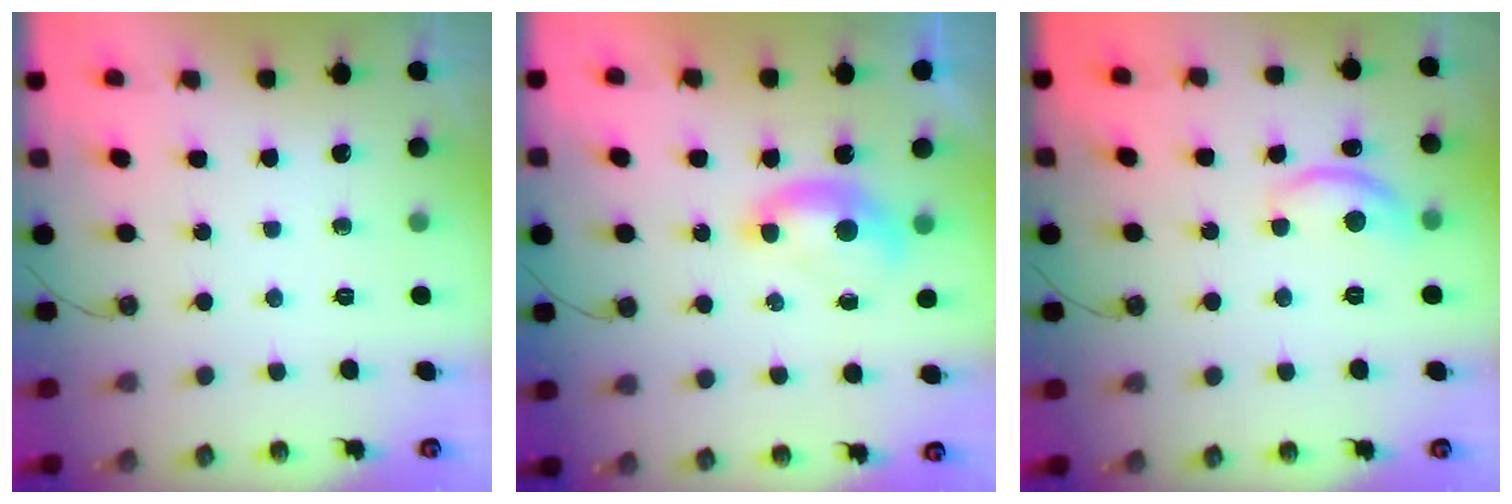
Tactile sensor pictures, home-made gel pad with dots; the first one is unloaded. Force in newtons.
{"total": 1.0, "press": 0.8, "slide": 0.6}
{"total": 6.5, "press": 6.5, "slide": 0.5}